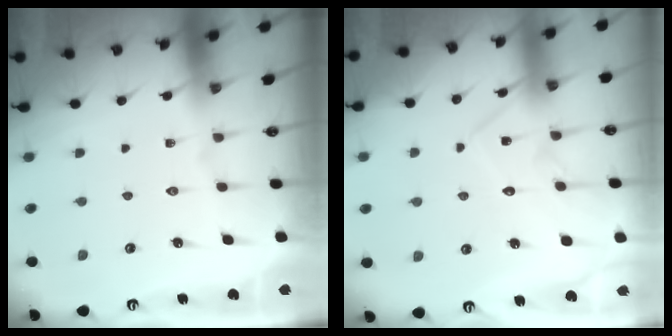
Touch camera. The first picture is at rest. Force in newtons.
{"total": 11.8, "press": 11.8, "slide": 0.7}